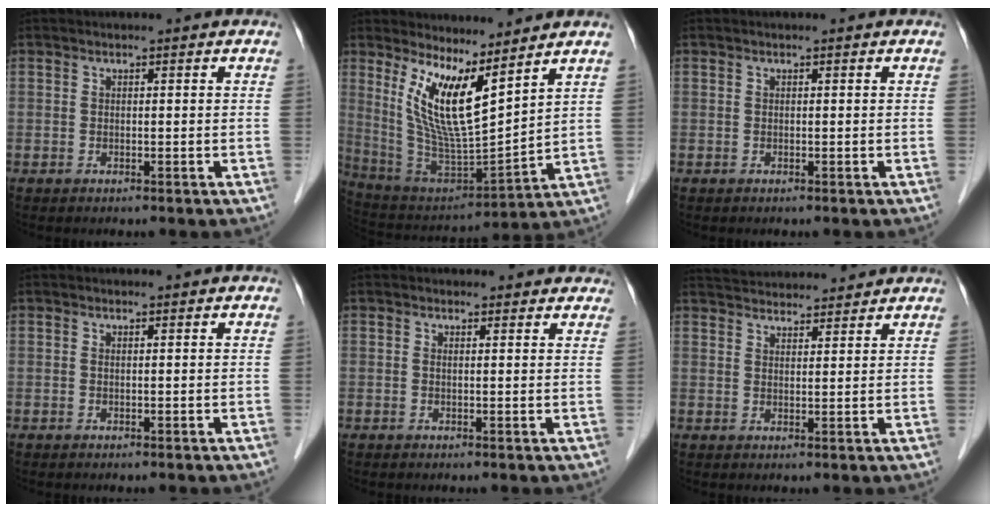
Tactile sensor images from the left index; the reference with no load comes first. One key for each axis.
{"total": 11.9, "fx": 6.9, "fy": 1.8, "fz": 9.5, "tx": -0.200, "ty": -0.019, "tz": 0.147}
{"total": 0.0}
{"total": 0.0}
{"total": 3.5, "fx": 3.2, "fy": 1.5, "fz": 0.5, "tx": 0.000, "ty": 0.006, "tz": 0.019}
{"total": 11.0, "fx": 10.6, "fy": 1.5, "fz": 2.7, "tx": -0.045, "ty": 0.032, "tz": 0.154}